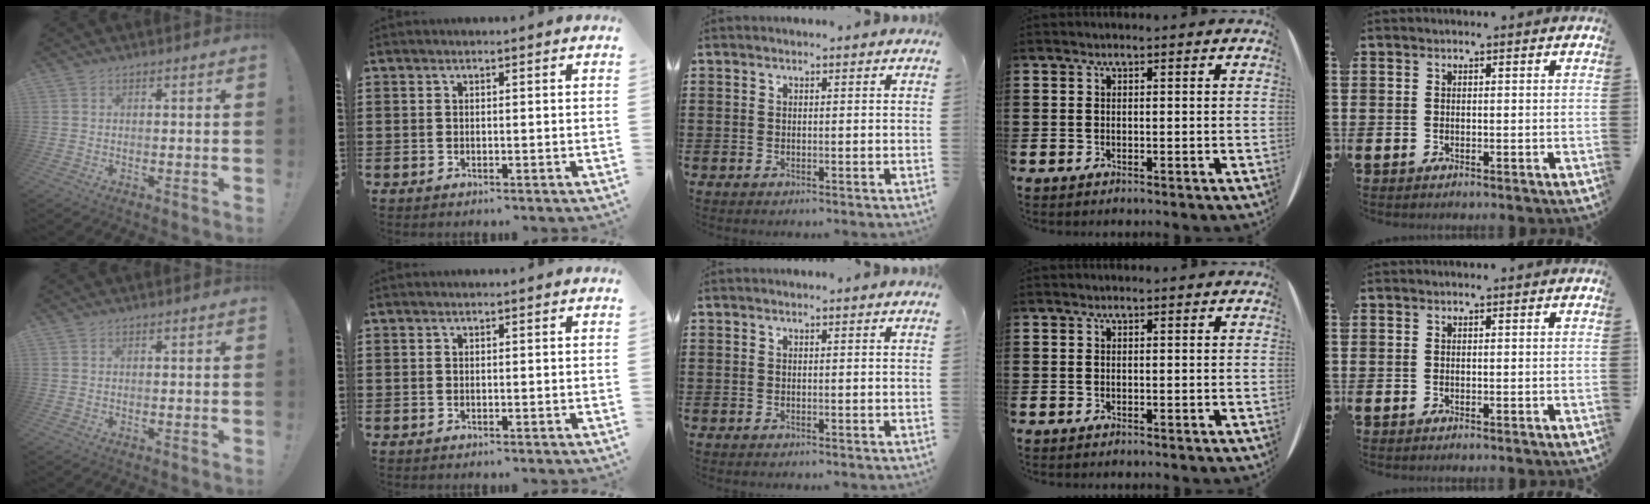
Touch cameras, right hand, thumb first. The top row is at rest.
{}